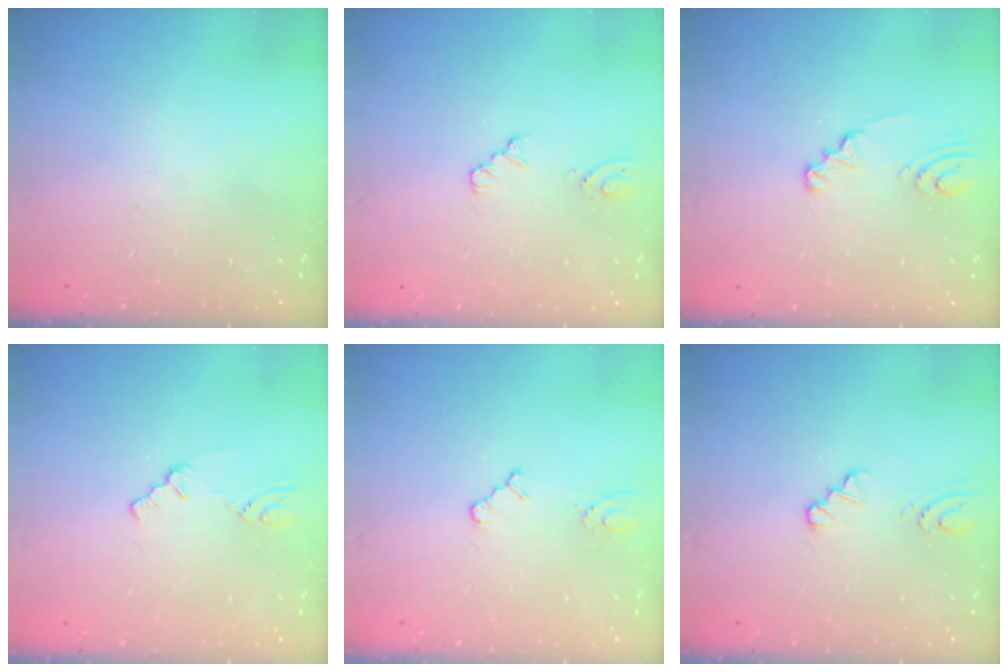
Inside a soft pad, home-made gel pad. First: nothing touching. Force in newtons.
{"total": 2.2, "press": 2.2, "slide": 0.3}
{"total": 2.8, "press": 2.8, "slide": 0.3}
{"total": 0.8, "press": 0.8, "slide": 0.2}
{"total": 2.6, "press": 2.6, "slide": 0.4}
{"total": 0.7, "press": 0.7, "slide": 0.1}